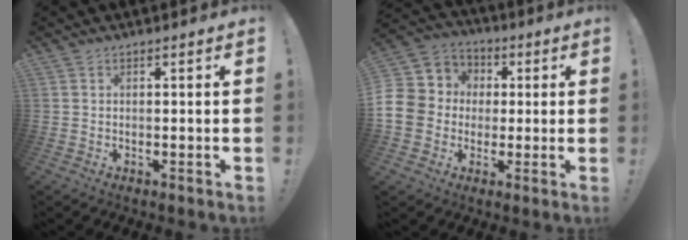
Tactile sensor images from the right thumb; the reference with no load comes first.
{"total": 12.4, "force": [-0.9, 11.4, 4.7], "torque": [-0.083, 0.013, -0.011]}